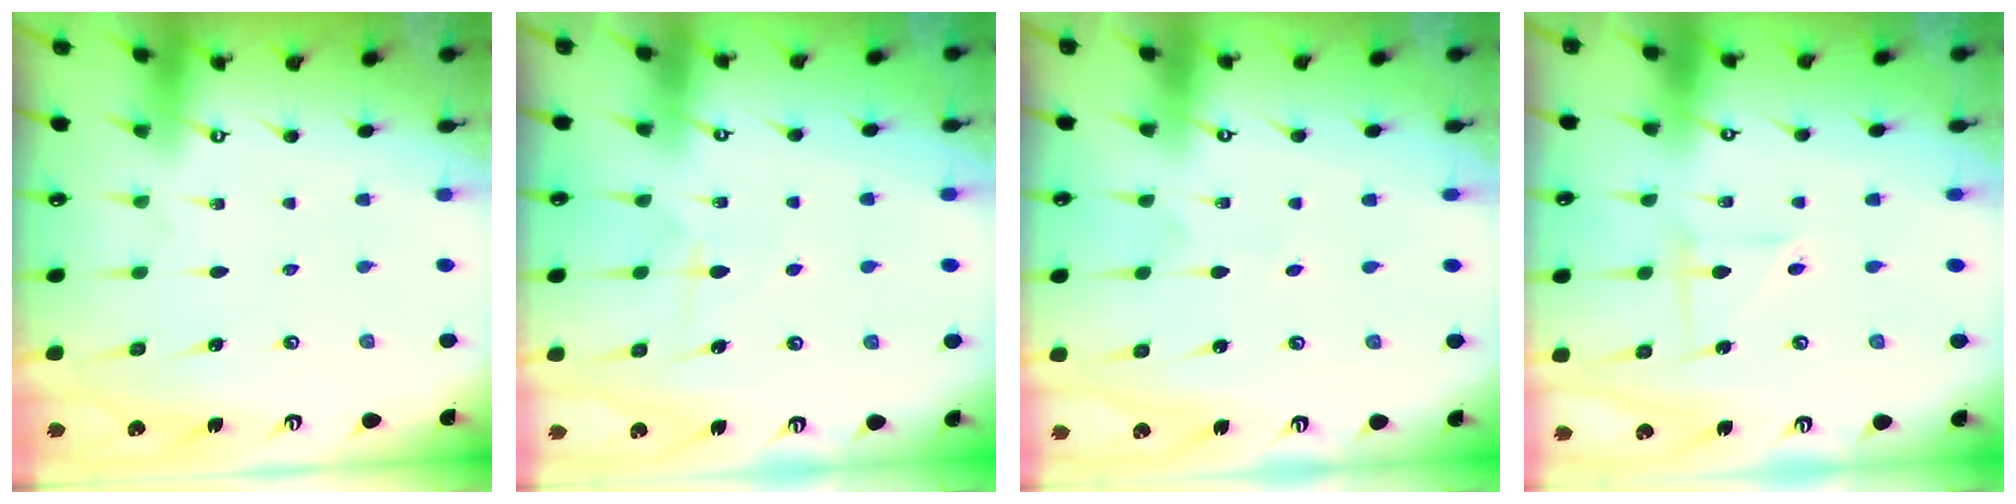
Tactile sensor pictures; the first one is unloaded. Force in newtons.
{"total": 6.9, "press": 6.9, "slide": 0.6}
{"total": 1.0, "press": 1.0, "slide": 0.0}
{"total": 3.9, "press": 3.9, "slide": 0.4}